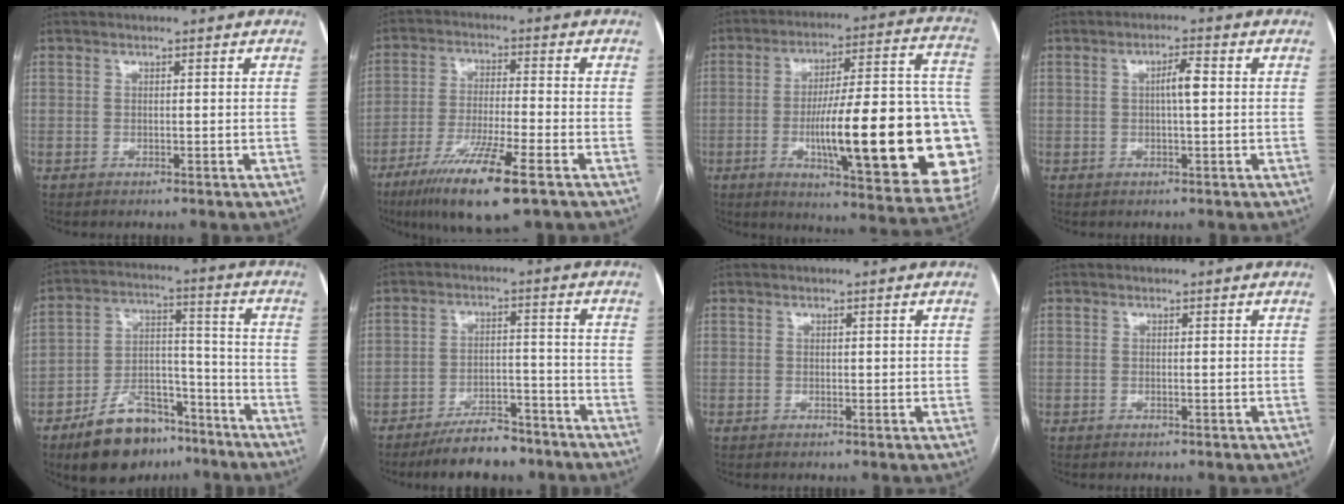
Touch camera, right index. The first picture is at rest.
{"total": 12.7, "force": [-7.4, 0.7, 10.3], "torque": [-0.193, -0.031, -0.127]}
{"total": 30.5, "force": [-5.8, 4.6, 29.6], "torque": [-0.333, 0.005, -0.082]}
{"total": 3.1, "force": [0.2, 0.3, 3.1], "torque": [-0.054, 0.004, 0.003]}
{"total": 13.8, "force": [-9.6, 7.1, 6.8], "torque": [-0.114, 0.029, -0.158]}
{"total": 8.5, "force": [-7.1, 2.9, 3.7], "torque": [-0.056, 0.001, -0.119]}
{"total": 0.6, "force": [0.1, 0.3, 0.5], "torque": [-0.005, 0.001, 0.002]}
{"total": 0.0}